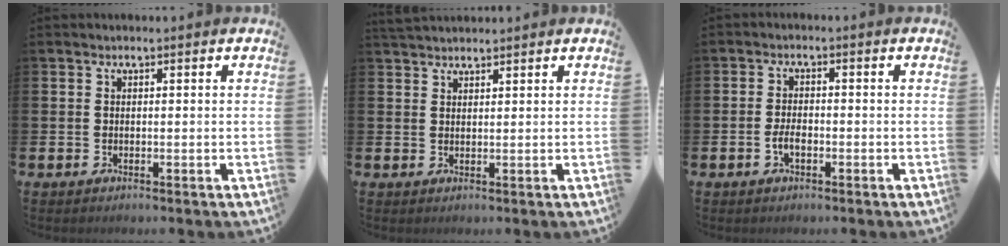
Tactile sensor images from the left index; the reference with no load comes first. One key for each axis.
{"total": 2.3, "fx": 2.3, "fy": 0.5, "fz": 0.2, "tx": -0.009, "ty": -0.006, "tz": 0.043}
{"total": 2.4, "fx": -0.8, "fy": 1.2, "fz": 1.9, "tx": -0.035, "ty": 0.002, "tz": -0.015}